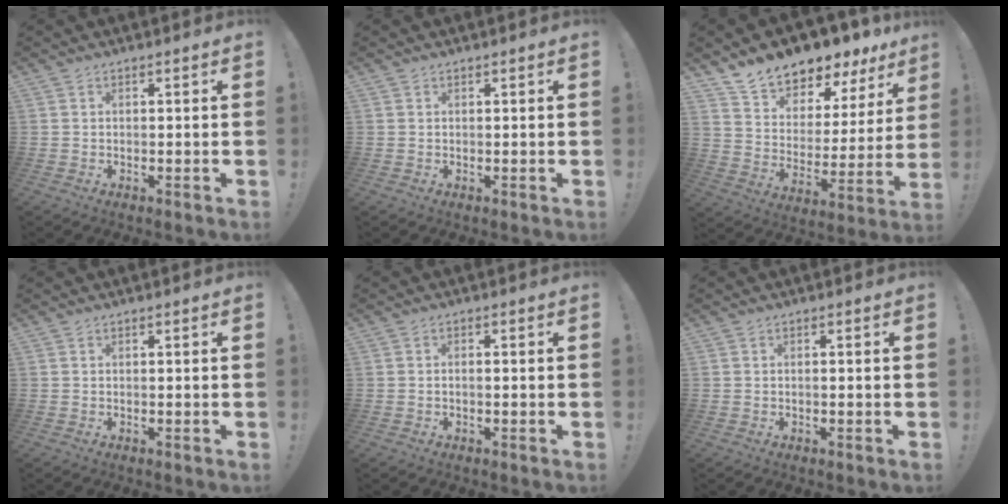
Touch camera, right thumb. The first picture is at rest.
{"total": 0.5, "force": [0.5, 0.1, -0.3], "torque": [0.013, -0.004, 0.008]}
{"total": 10.6, "force": [9.9, 3.3, 2.0], "torque": [-0.058, -0.089, 0.179]}
{"total": 0.0}
{"total": 1.1, "force": [-0.7, 0.2, 0.7], "torque": [-0.017, 0.003, -0.012]}
{"total": 0.8, "force": [-0.4, -0.1, 0.7], "torque": [-0.014, -0.001, -0.007]}